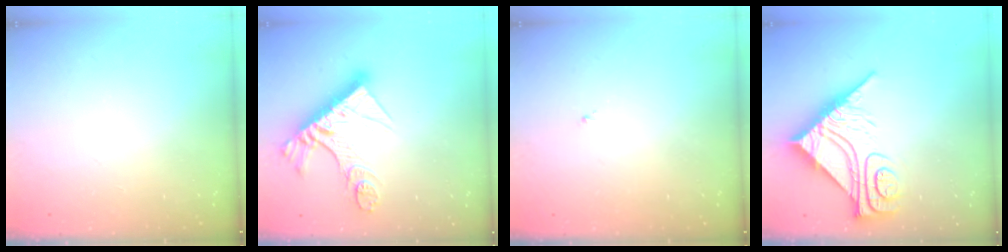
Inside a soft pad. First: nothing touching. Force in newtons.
{"total": 18.6, "press": 18.5, "slide": 2.1}
{"total": 0.8, "press": 0.7, "slide": 0.3}
{"total": 14.7, "press": 14.7, "slide": 1.2}